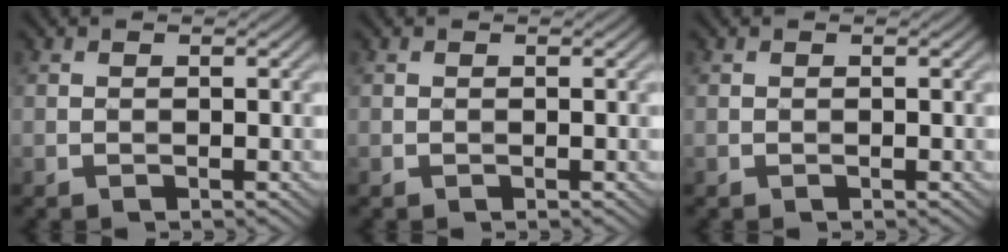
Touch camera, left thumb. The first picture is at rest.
{"total": 0.0}
{"total": 0.0}